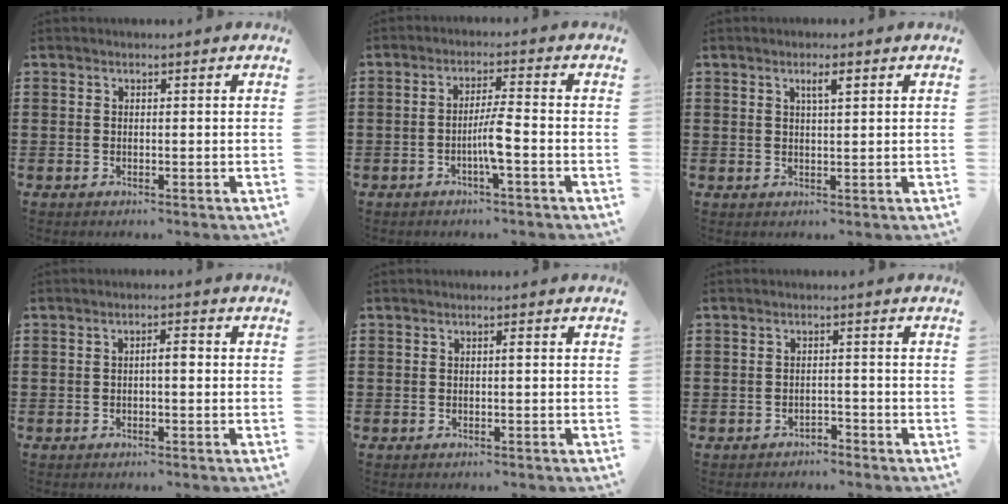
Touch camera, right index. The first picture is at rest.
{"total": 4.4, "force": [-1.6, 0.0, 4.1], "torque": [-0.079, -0.007, -0.035]}
{"total": 2.4, "force": [1.1, 0.5, 2.0], "torque": [-0.042, 0.005, 0.016]}
{"total": 2.1, "force": [-0.2, 0.5, 2.1], "torque": [-0.038, 0.003, -0.006]}
{"total": 0.6, "force": [0.0, 0.1, 0.6], "torque": [-0.010, -0.001, 0.001]}
{"total": 1.7, "force": [-1.6, 0.4, -0.1], "torque": [-0.005, 0.003, -0.038]}